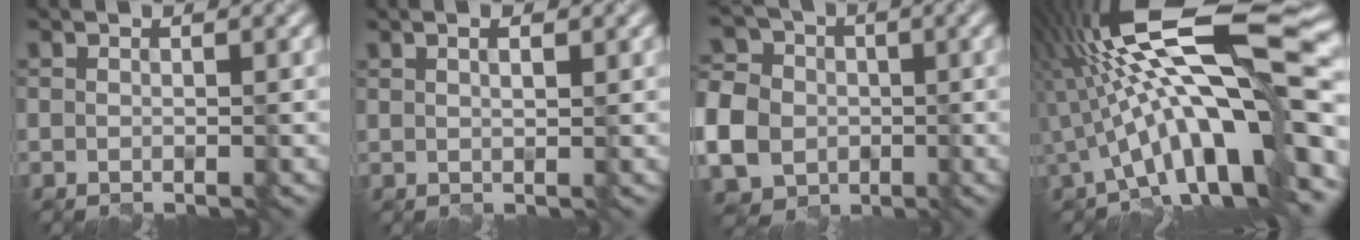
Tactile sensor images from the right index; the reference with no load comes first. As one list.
[{"total": 1.7, "force": [1.2, 0.6, 1.0], "torque": [-0.004, 0.001, 0.007]}, {"total": 9.4, "force": [-2.0, 8.2, 4.1], "torque": [-0.102, -0.005, -0.061]}, {"total": 15.7, "force": [-0.1, 4.0, 15.2], "torque": [-0.237, 0.027, -0.003]}]